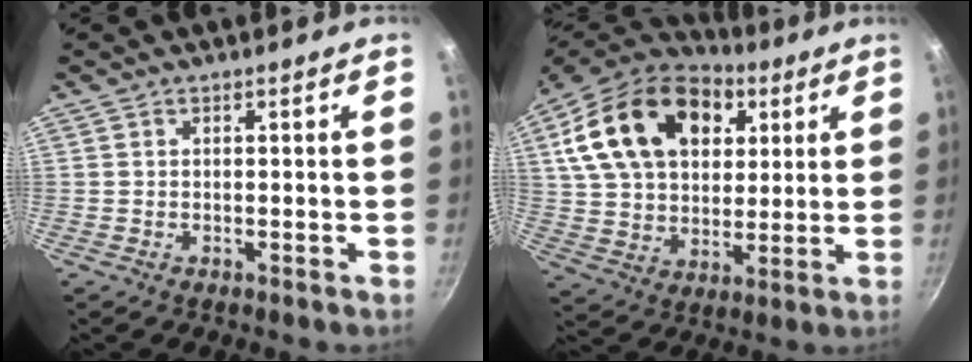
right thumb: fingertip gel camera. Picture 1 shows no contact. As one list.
[{"total": 24.9, "force": [8.7, 16.8, 16.1], "torque": [-0.263, 0.000, 0.146]}]